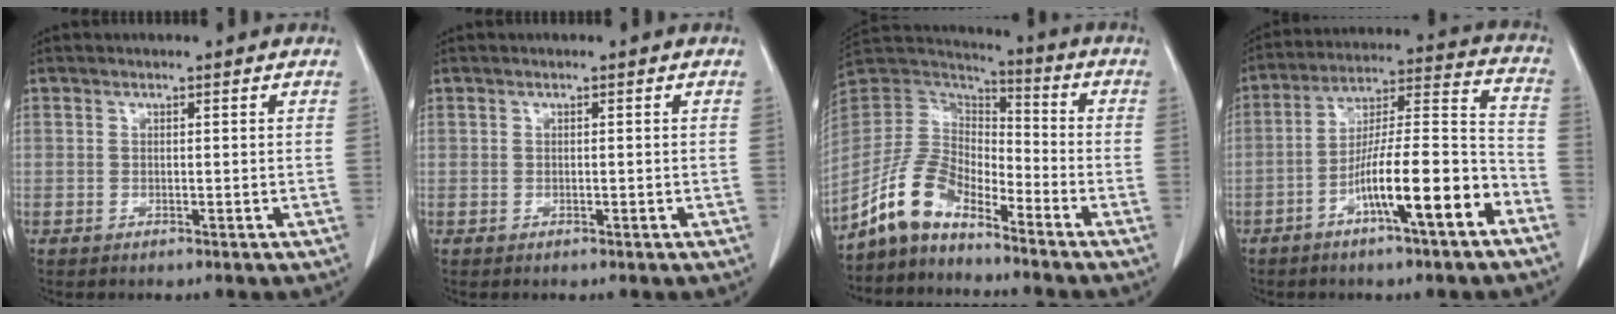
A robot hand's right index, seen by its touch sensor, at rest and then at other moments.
{"total": 0.0}
{"total": 10.1, "force": [-7.9, 4.0, 4.8], "torque": [-0.108, 0.025, -0.159]}
{"total": 15.0, "force": [-7.1, 1.3, 13.1], "torque": [-0.219, 0.009, -0.117]}